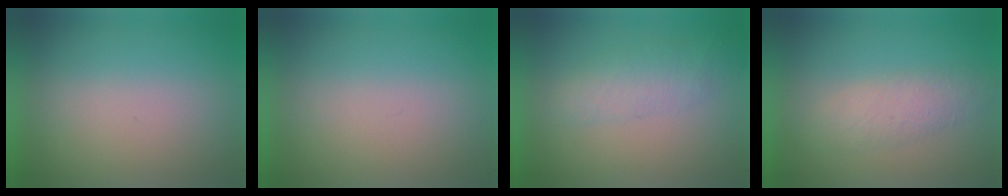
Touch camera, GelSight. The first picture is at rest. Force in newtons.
{"total": 0.0}
{"total": 2.2}
{"total": 1.8}